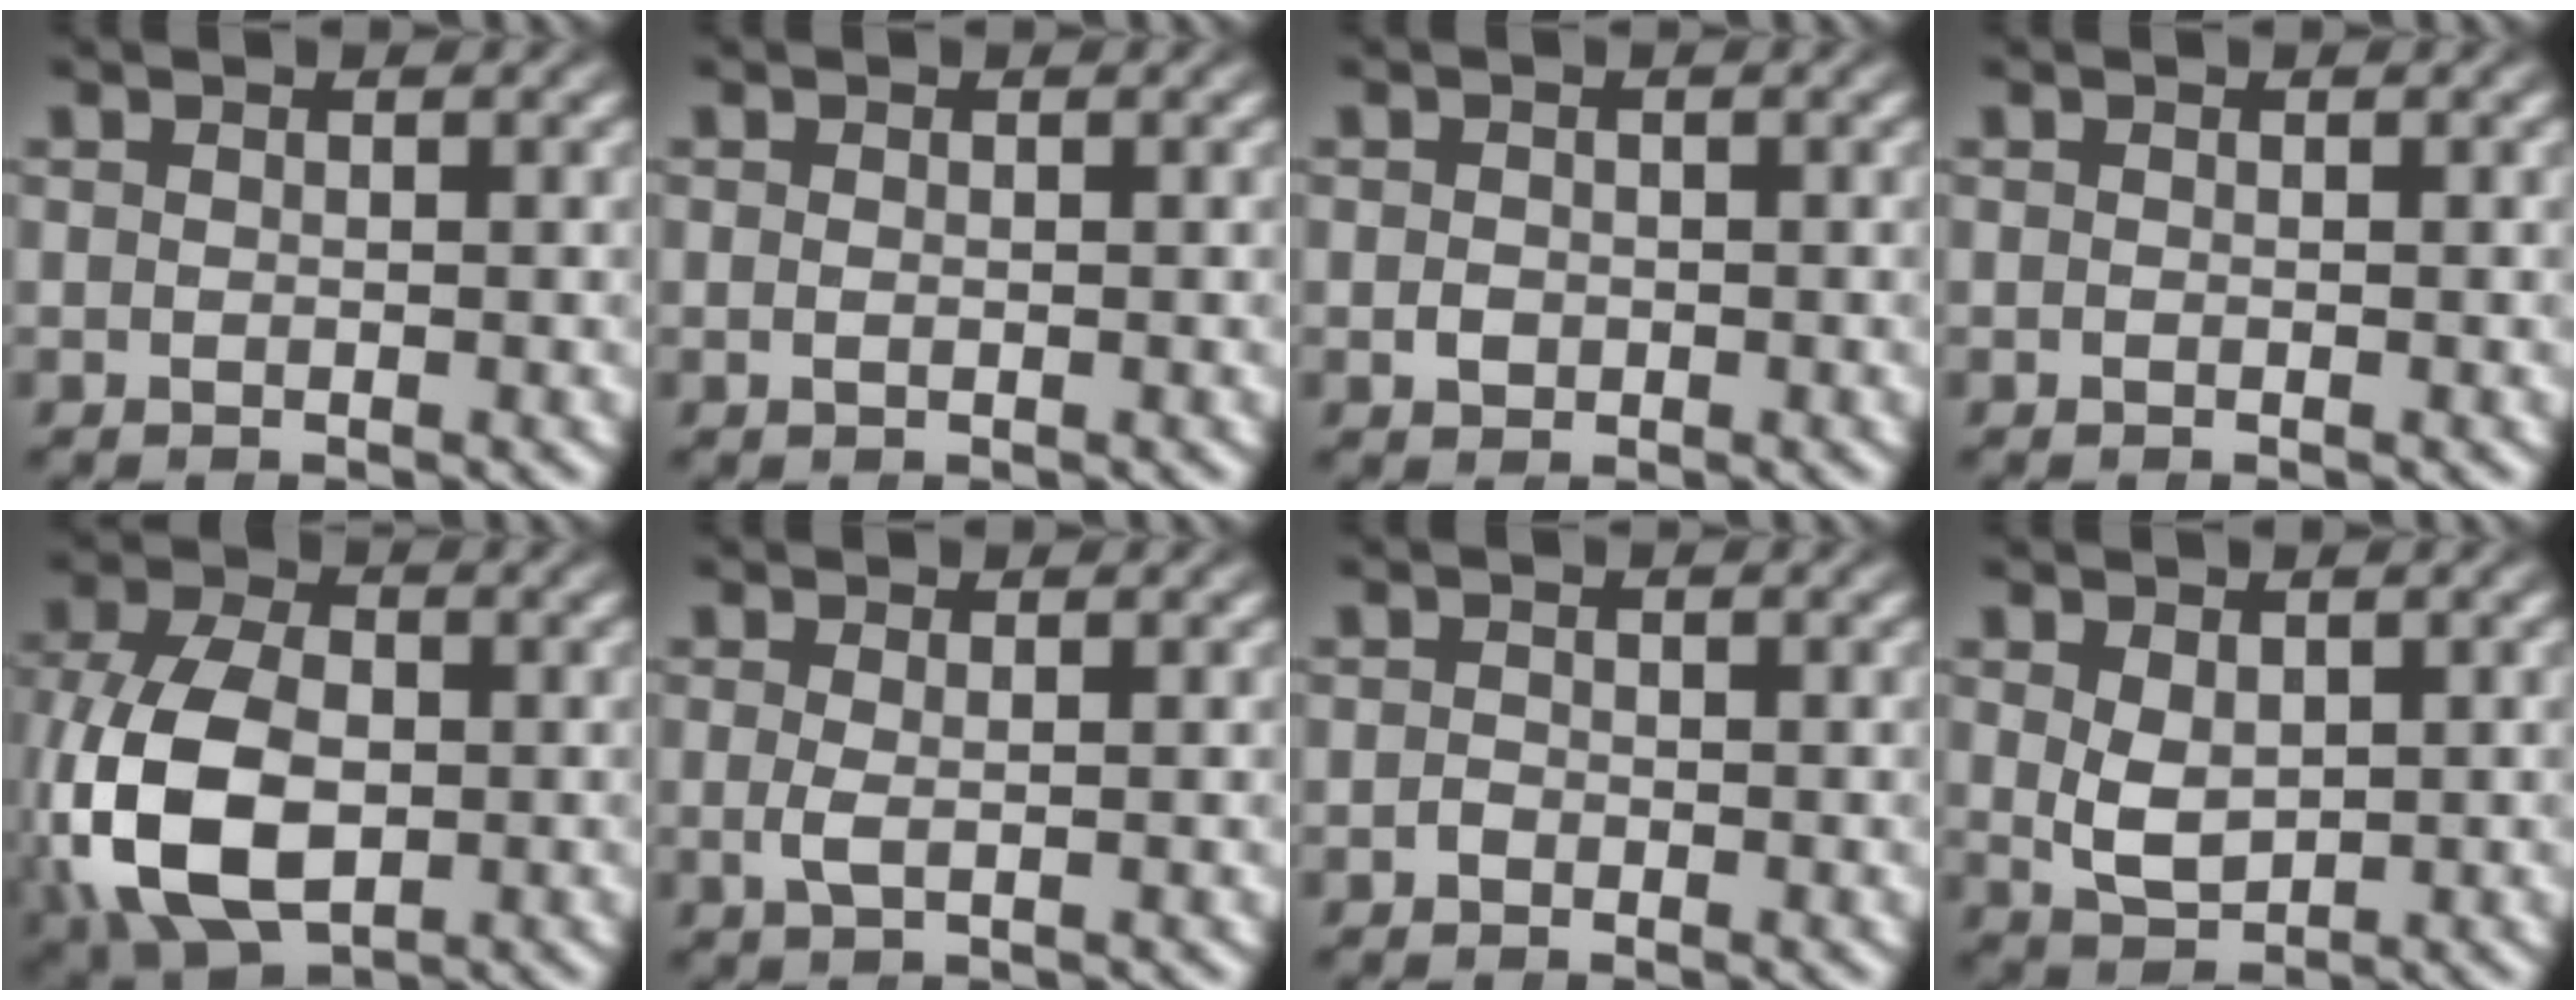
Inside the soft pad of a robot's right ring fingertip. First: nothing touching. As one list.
[{"total": 0.0}, {"total": 0.0}, {"total": 0.0}, {"total": 10.3, "force": [-1.6, 7.4, 6.9], "torque": [-0.182, -0.048, 0.003]}, {"total": 0.9, "force": [-0.2, 0.0, 0.9], "torque": [-0.033, -0.019, 0.004]}, {"total": 0.6, "force": [-0.6, 0.0, -0.1], "torque": [-0.005, -0.008, -0.010]}, {"total": 2.7, "force": [0.1, 1.9, 1.9], "torque": [-0.051, -0.023, 0.021]}]